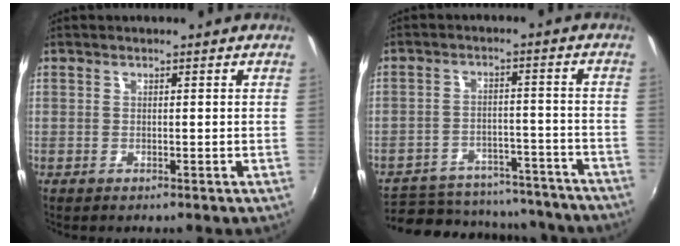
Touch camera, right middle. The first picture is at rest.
{"total": 25.8, "force": [-21.7, 10.1, 9.7], "torque": [-0.204, 0.016, -0.264]}